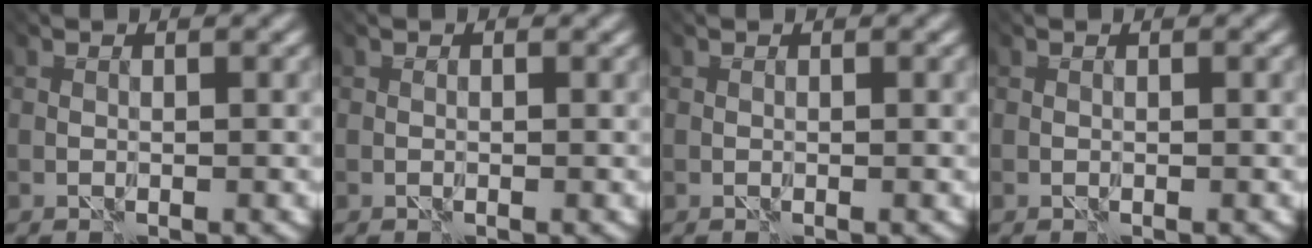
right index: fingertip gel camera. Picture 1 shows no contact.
{"total": 0.0}
{"total": 0.0}
{"total": 0.0}